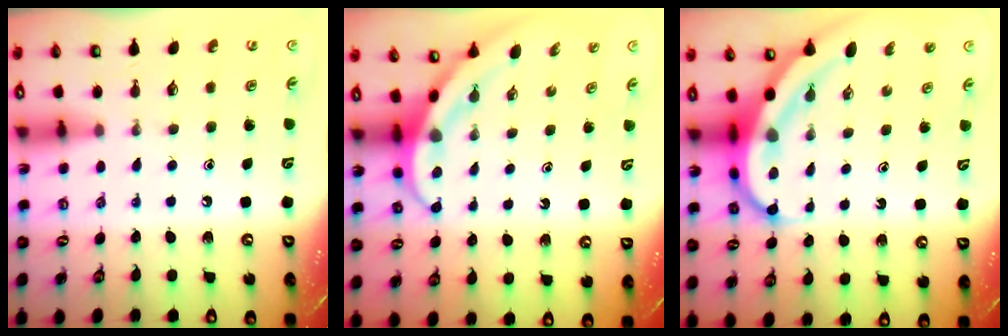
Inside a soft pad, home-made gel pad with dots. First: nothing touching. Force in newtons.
{"total": 4.0, "press": 3.9, "slide": 0.4}
{"total": 8.9, "press": 8.8, "slide": 1.2}